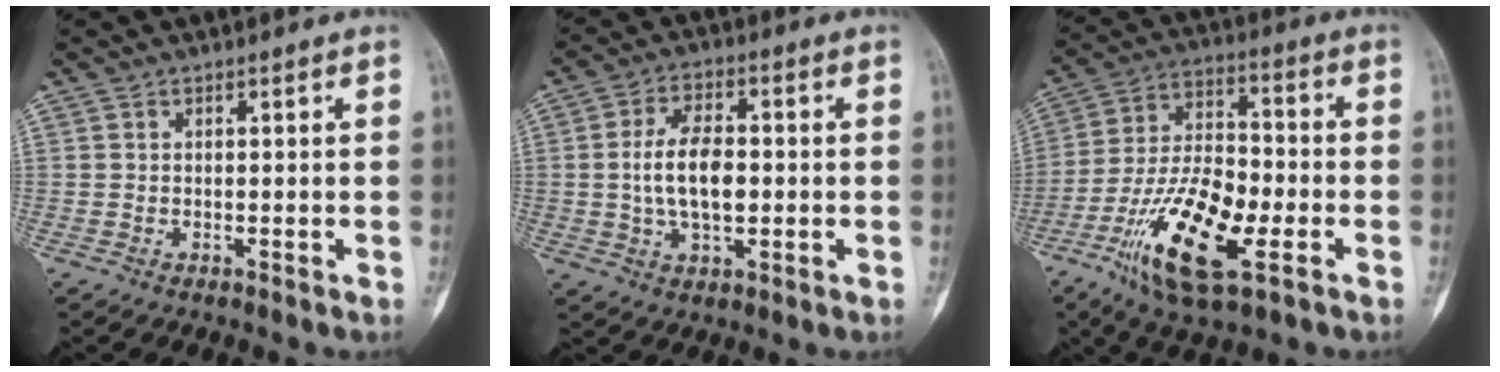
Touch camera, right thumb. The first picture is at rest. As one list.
[{"total": 10.0, "force": [-0.2, 5.3, 8.5], "torque": [-0.152, 0.006, -0.005]}, {"total": 18.8, "force": [-7.3, 7.4, 15.7], "torque": [-0.293, 0.022, -0.126]}]